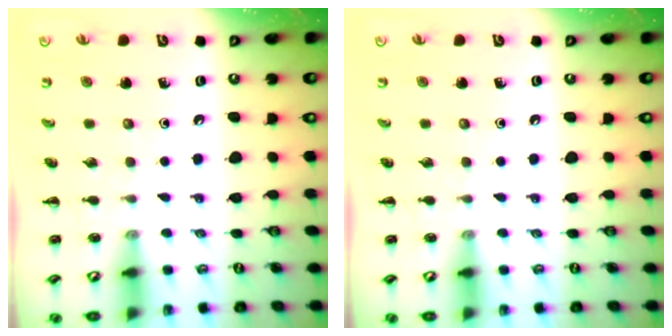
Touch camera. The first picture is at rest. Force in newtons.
{"total": 0.0}